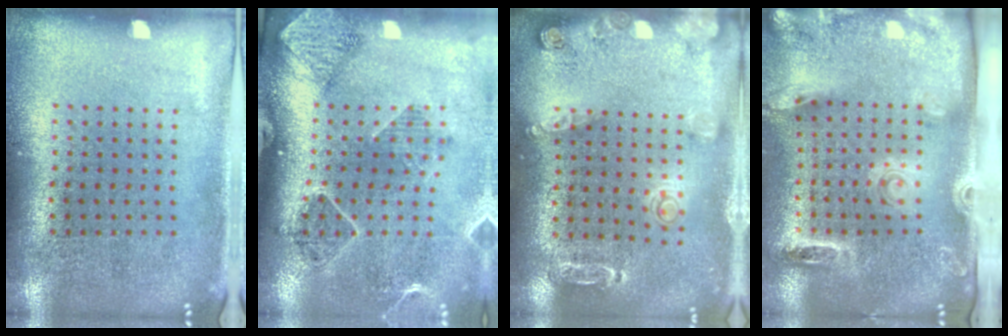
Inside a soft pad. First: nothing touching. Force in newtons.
{"total": 1.5, "press": 1.5, "slide": 0.0}
{"total": 1.5, "press": 1.5, "slide": 0.1}
{"total": 2.7, "press": 1.9, "slide": 1.9}